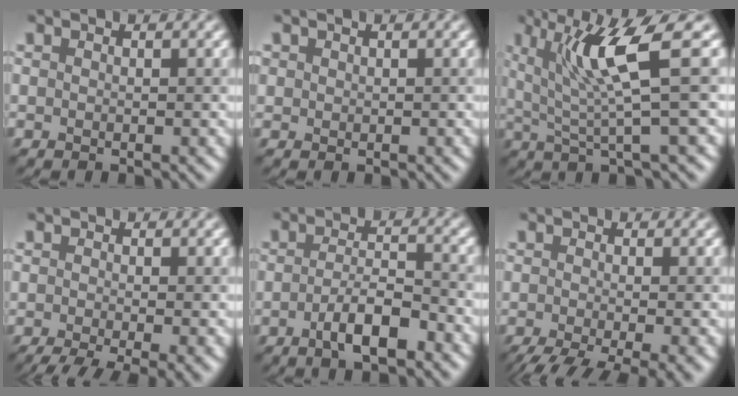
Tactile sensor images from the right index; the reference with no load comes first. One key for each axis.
{"total": 0.8, "fx": 0.4, "fy": 0.3, "fz": -0.6, "tx": 0.006, "ty": -0.001, "tz": 0.012}
{"total": 6.6, "fx": 2.3, "fy": 0.9, "fz": 6.1, "tx": -0.118, "ty": 0.001, "tz": 0.042}
{"total": 6.5, "fx": -3.1, "fy": 2.0, "fz": 5.3, "tx": -0.077, "ty": -0.014, "tz": -0.040}
{"total": 3.5, "fx": -1.9, "fy": 0.8, "fz": 2.8, "tx": -0.061, "ty": 0.004, "tz": -0.034}
{"total": 7.3, "fx": -3.7, "fy": 2.3, "fz": 5.8, "tx": -0.092, "ty": -0.015, "tz": -0.053}